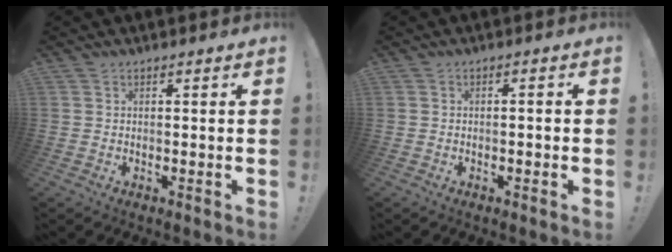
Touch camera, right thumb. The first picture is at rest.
{"total": 1.3, "force": [-0.9, 0.2, 0.9], "torque": [-0.017, 0.005, -0.016]}